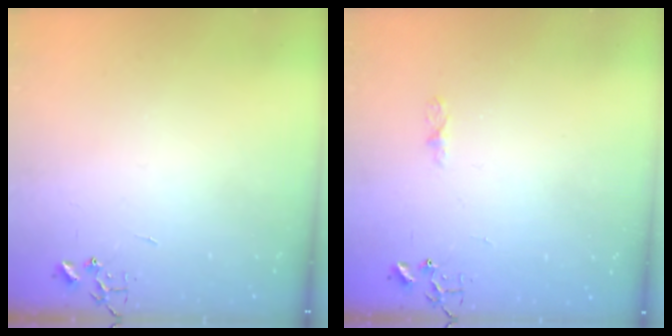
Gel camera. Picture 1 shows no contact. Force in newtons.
{"total": 3.4, "press": 3.4, "slide": 0.5}